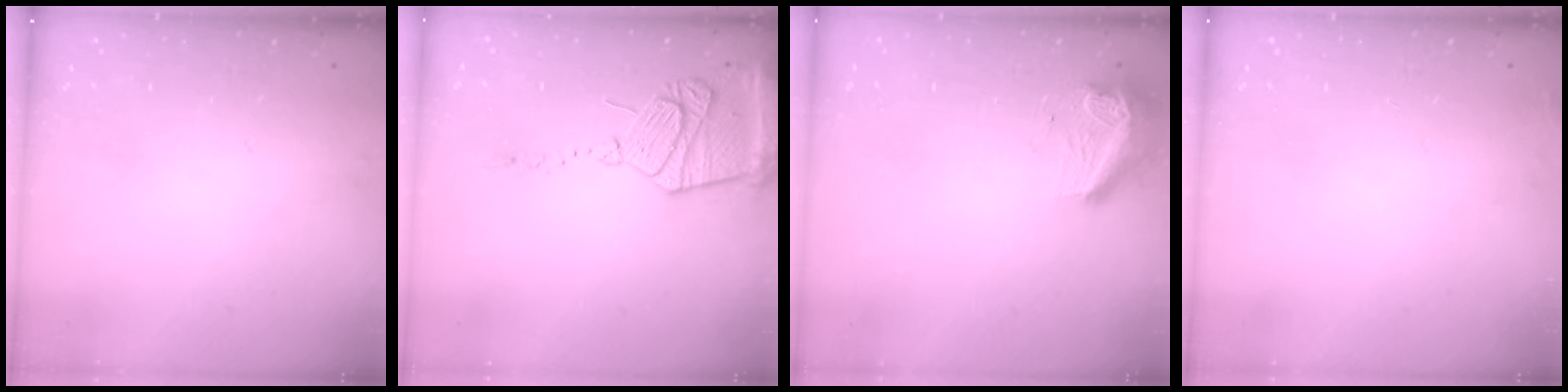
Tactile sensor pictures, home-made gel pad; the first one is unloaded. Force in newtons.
{"total": 17.8, "press": 17.7, "slide": 1.5}
{"total": 9.6, "press": 9.5, "slide": 0.6}
{"total": 2.3, "press": 2.2, "slide": 0.8}